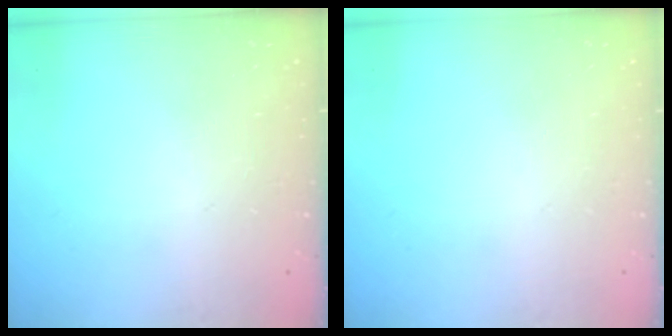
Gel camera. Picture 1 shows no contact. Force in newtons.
{"total": 0.0}